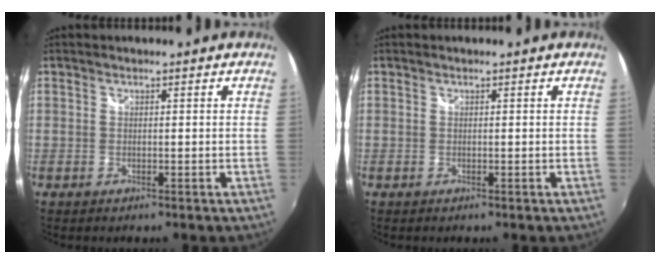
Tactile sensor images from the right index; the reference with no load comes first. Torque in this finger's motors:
{"motor_torque": [-0.05, -0.05, 0.00, 0.00]}